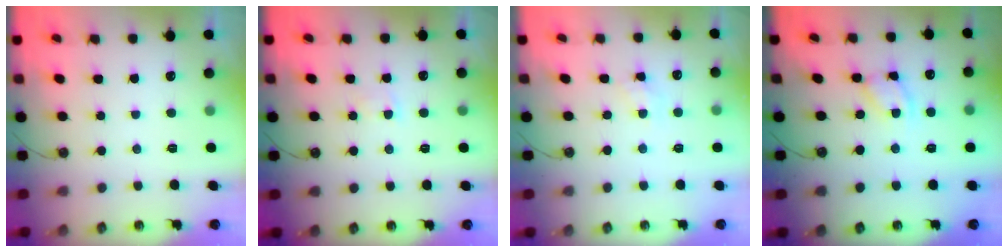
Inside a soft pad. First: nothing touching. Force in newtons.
{"total": 1.7, "press": 1.6, "slide": 0.3}
{"total": 4.5, "press": 4.5, "slide": 0.6}
{"total": 5.7, "press": 5.7, "slide": 0.3}